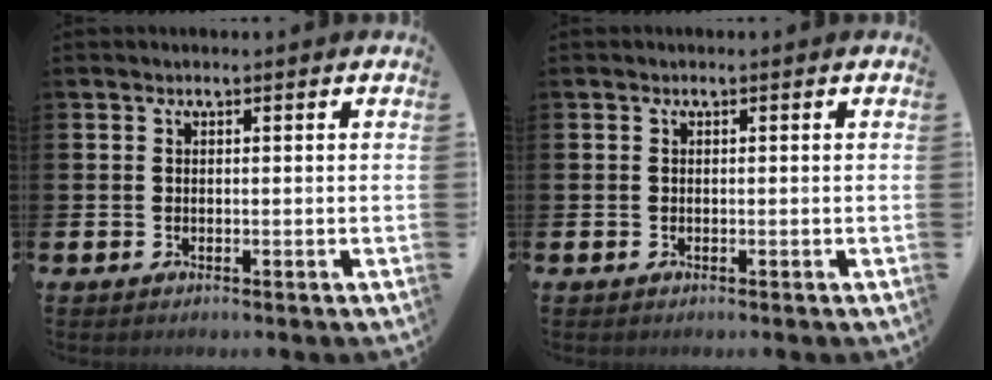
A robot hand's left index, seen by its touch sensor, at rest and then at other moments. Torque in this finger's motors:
{"motor_torque": [-0.02, 0.02, 0.00, 0.00]}